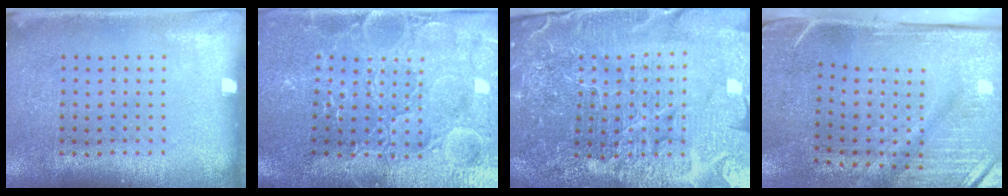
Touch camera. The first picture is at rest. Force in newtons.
{"total": 3.8, "press": 3.7, "slide": 0.8}
{"total": 6.6, "press": 5.8, "slide": 3.3}
{"total": 4.9, "press": 4.0, "slide": 2.8}